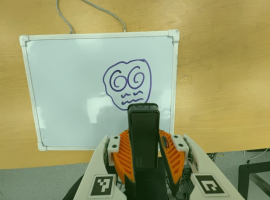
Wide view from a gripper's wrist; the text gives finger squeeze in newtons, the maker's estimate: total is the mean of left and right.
{"total": 4.8, "left": 3.5, "right": 6.0}